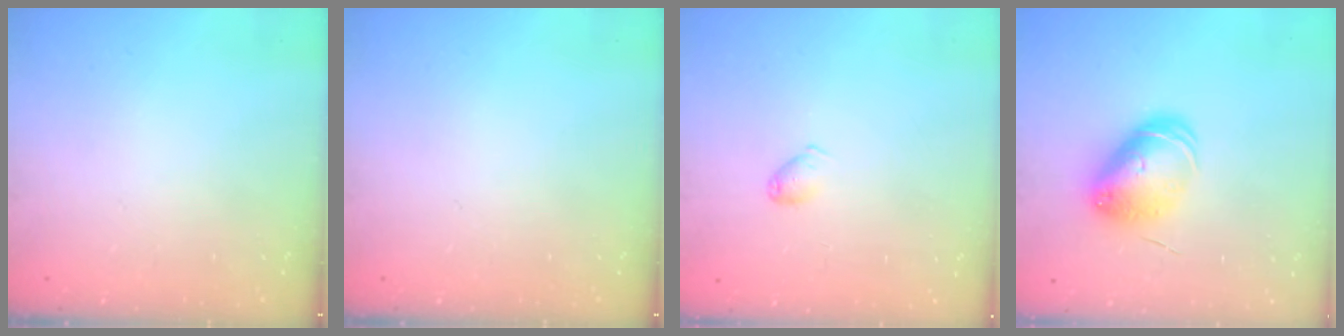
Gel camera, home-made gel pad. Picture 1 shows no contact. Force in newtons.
{"total": 0.0}
{"total": 3.6, "press": 3.5, "slide": 0.6}
{"total": 10.0, "press": 10.0, "slide": 0.6}